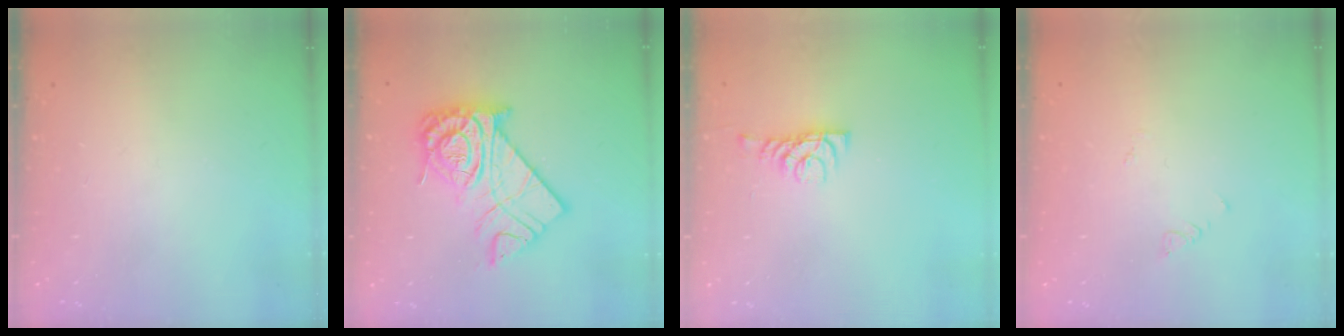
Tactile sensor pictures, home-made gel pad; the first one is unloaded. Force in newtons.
{"total": 18.2, "press": 18.1, "slide": 1.6}
{"total": 6.1, "press": 6.1, "slide": 0.4}
{"total": 1.9, "press": 1.9, "slide": 0.4}